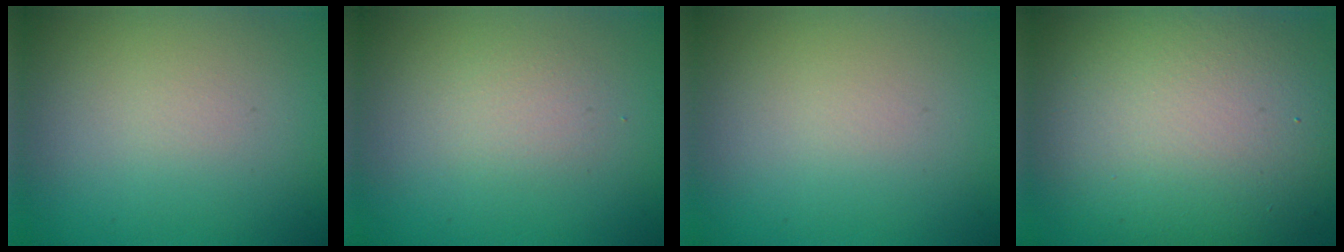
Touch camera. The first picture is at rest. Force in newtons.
{"total": 1.4, "press": 1.4, "slide": 0.1}
{"total": 0.0}
{"total": 14.7, "press": 14.7, "slide": 0.9}